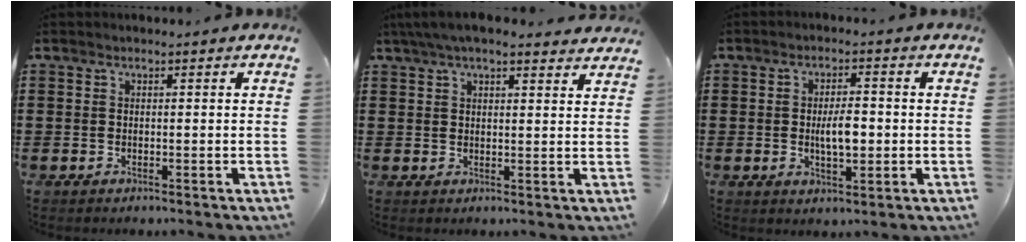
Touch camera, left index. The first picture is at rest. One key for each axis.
{"total": 4.8, "fx": 4.1, "fy": 0.8, "fz": 2.4, "tx": -0.056, "ty": 0.000, "tz": 0.074}
{"total": 4.9, "fx": -0.2, "fy": 1.9, "fz": 4.5, "tx": -0.075, "ty": 0.002, "tz": -0.008}